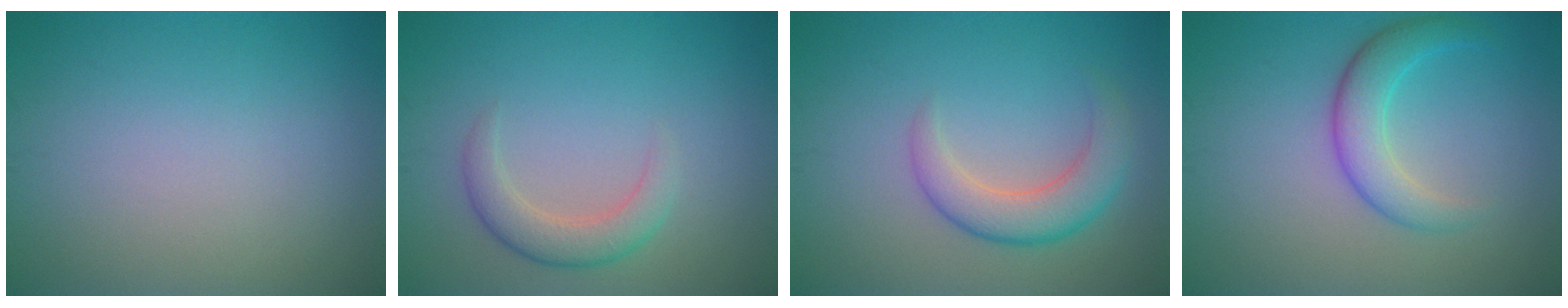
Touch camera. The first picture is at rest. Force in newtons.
{"total": 2.9, "press": 2.9, "slide": 0.2}
{"total": 4.1, "press": 4.1, "slide": 0.4}
{"total": 3.8, "press": 3.8, "slide": 0.2}